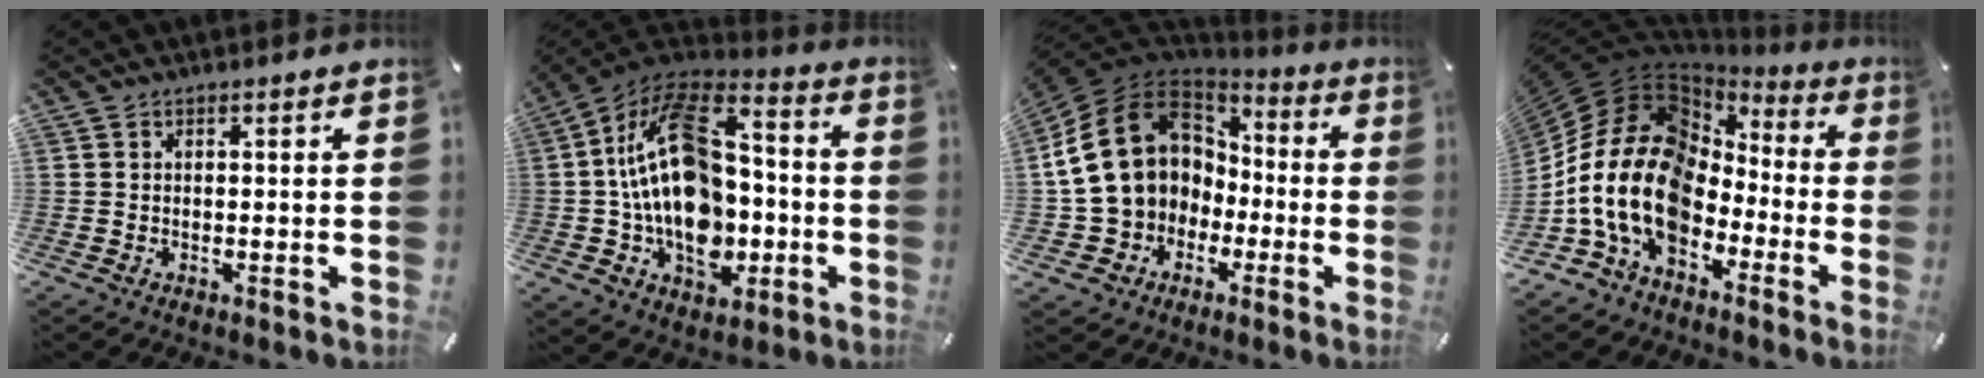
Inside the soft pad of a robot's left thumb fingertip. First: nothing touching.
{"total": 23.2, "force": [-1.0, 16.4, 16.5], "torque": [-0.307, 0.000, -0.013]}
{"total": 19.2, "force": [0.9, 16.4, 10.0], "torque": [-0.213, 0.010, 0.026]}
{"total": 20.5, "force": [-4.1, 14.6, 13.7], "torque": [-0.331, 0.002, -0.078]}